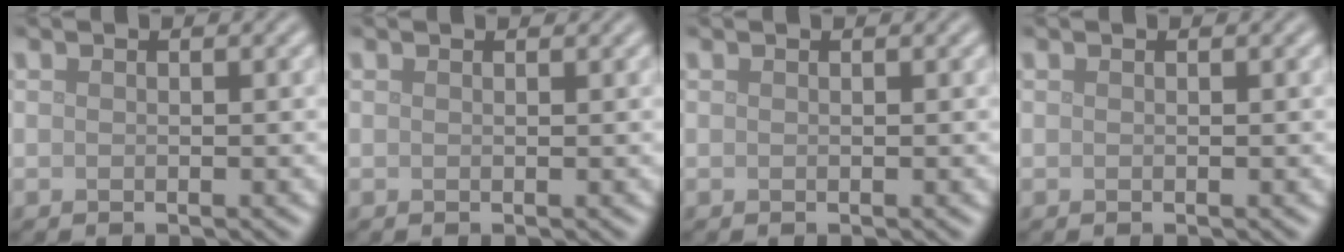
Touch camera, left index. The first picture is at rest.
{"total": 0.6, "force": [0.6, 0.0, 0.1], "torque": [-0.003, -0.001, 0.008]}
{"total": 0.0}
{"total": 0.0}